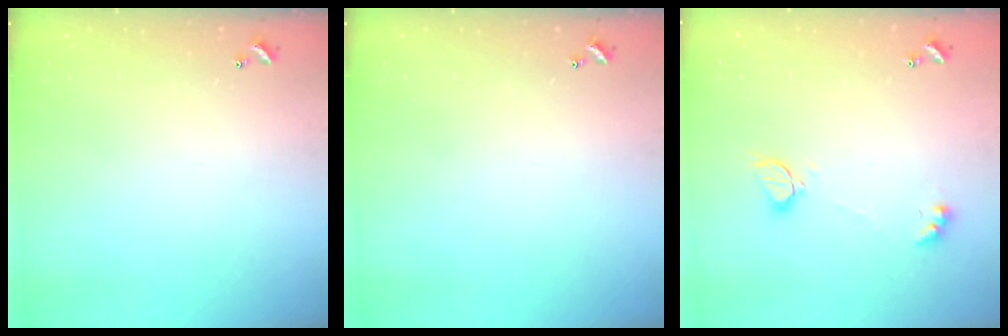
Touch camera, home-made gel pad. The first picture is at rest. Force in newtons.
{"total": 0.0}
{"total": 2.1, "press": 2.0, "slide": 0.5}